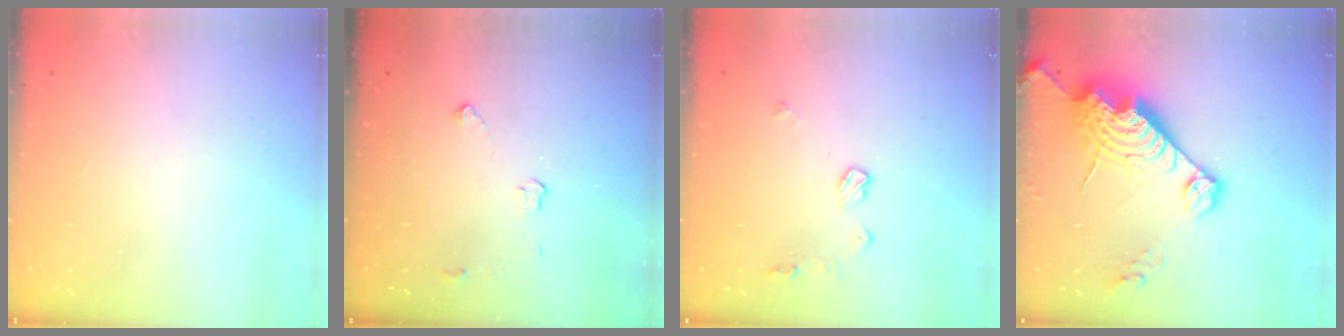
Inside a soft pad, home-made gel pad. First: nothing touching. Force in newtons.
{"total": 2.9, "press": 2.9, "slide": 0.5}
{"total": 7.1, "press": 7.1, "slide": 0.2}
{"total": 21.1, "press": 21.0, "slide": 2.1}